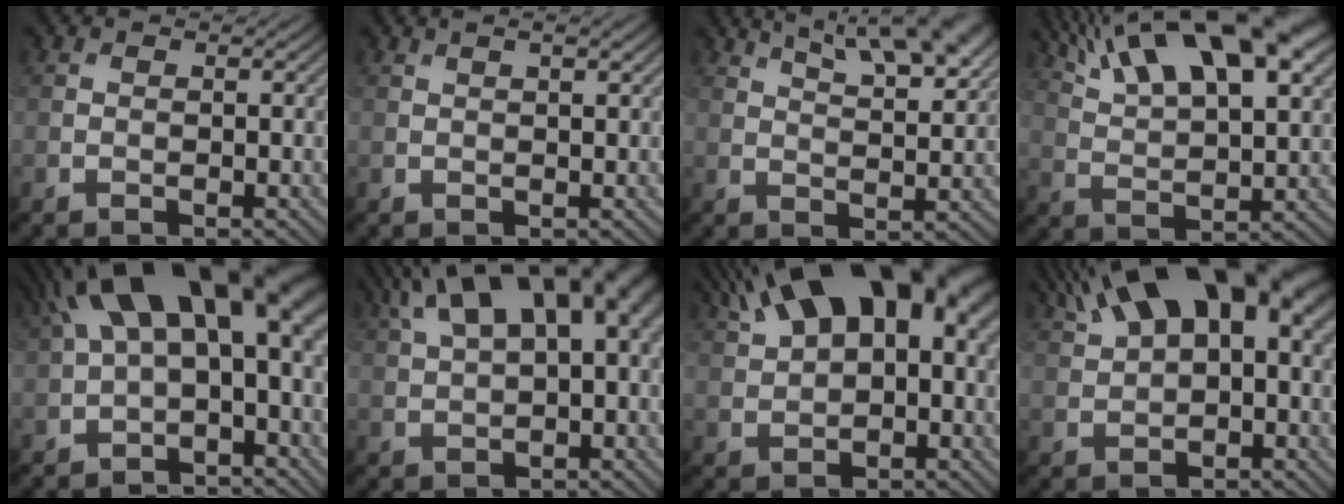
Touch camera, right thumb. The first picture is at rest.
{"total": 2.1, "force": [1.4, 0.2, 1.5], "torque": [-0.026, 0.002, 0.025]}
{"total": 10.9, "force": [7.1, 3.4, 7.5], "torque": [-0.112, 0.019, 0.101]}
{"total": 17.5, "force": [10.9, 5.8, 12.4], "torque": [-0.224, 0.028, 0.174]}
{"total": 15.8, "force": [3.8, 7.5, 13.4], "torque": [-0.219, 0.019, 0.074]}
{"total": 15.4, "force": [6.3, 6.9, 12.2], "torque": [-0.200, 0.042, 0.098]}
{"total": 17.7, "force": [7.6, 8.7, 13.4], "torque": [-0.213, 0.058, 0.112]}
{"total": 16.2, "force": [7.3, 7.3, 12.5], "torque": [-0.207, 0.040, 0.113]}